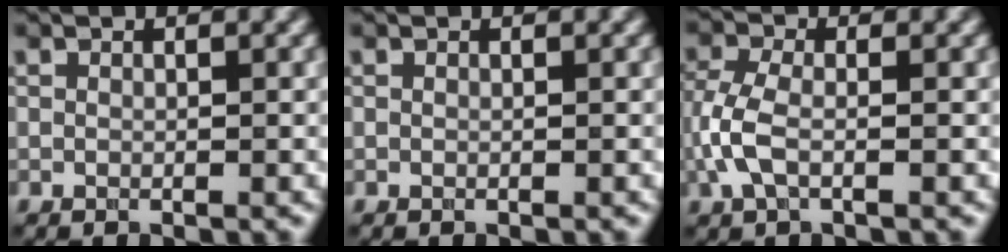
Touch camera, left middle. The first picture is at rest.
{"total": 0.0}
{"total": 3.5, "force": [-1.1, 1.7, 2.8], "torque": [-0.080, 0.004, -0.024]}